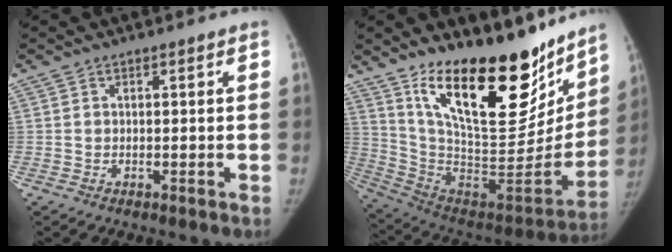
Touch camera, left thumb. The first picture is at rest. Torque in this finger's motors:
{"motor_torque": [2.71, 0.96, 1.64, -1.13, 0.67]}